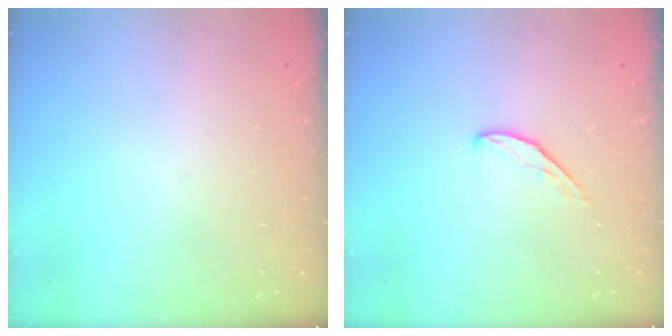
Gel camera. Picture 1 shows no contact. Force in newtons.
{"total": 5.4, "press": 5.4, "slide": 0.6}